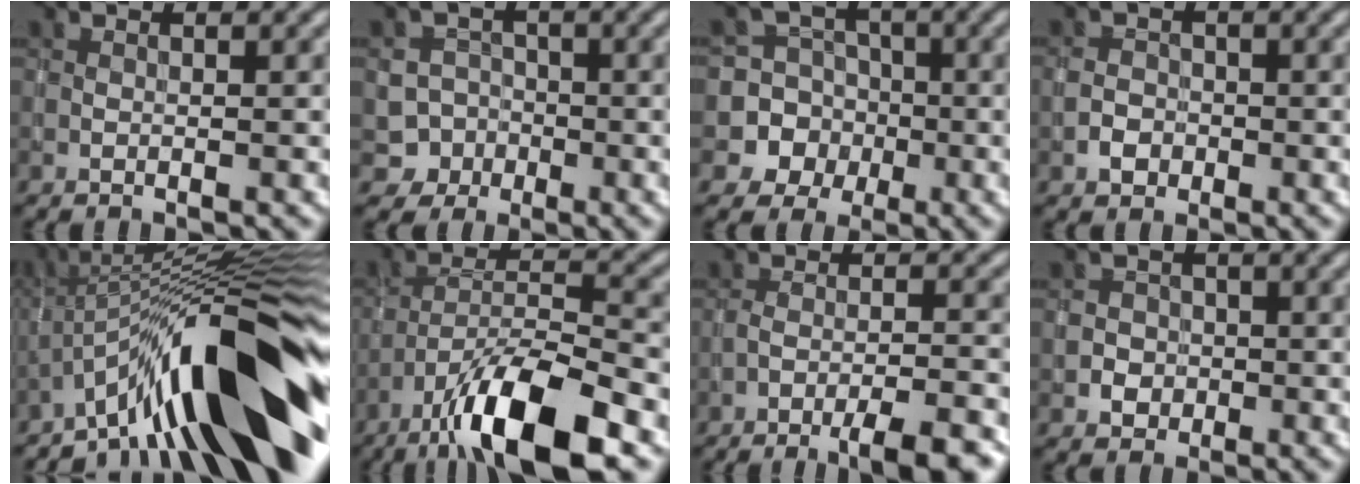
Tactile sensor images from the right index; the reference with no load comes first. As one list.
[{"total": 4.8, "force": [-2.4, 4.1, 0.1], "torque": [0.026, -0.010, -0.053]}, {"total": 10.1, "force": [-2.8, 9.6, 1.0], "torque": [-0.040, 0.000, -0.059]}, {"total": 1.7, "force": [-0.7, 1.5, 0.6], "torque": [-0.006, 0.003, -0.017]}, {"total": 15.8, "force": [-6.4, 4.2, 13.8], "torque": [-0.175, 0.037, -0.115]}, {"total": 10.7, "force": [-6.8, 2.9, 7.8], "torque": [-0.137, 0.005, -0.122]}, {"total": 6.4, "force": [-4.5, 1.3, 4.4], "torque": [-0.064, -0.004, -0.065]}, {"total": 1.9, "force": [-0.6, 1.8, 0.4], "torque": [0.012, 0.005, -0.020]}]